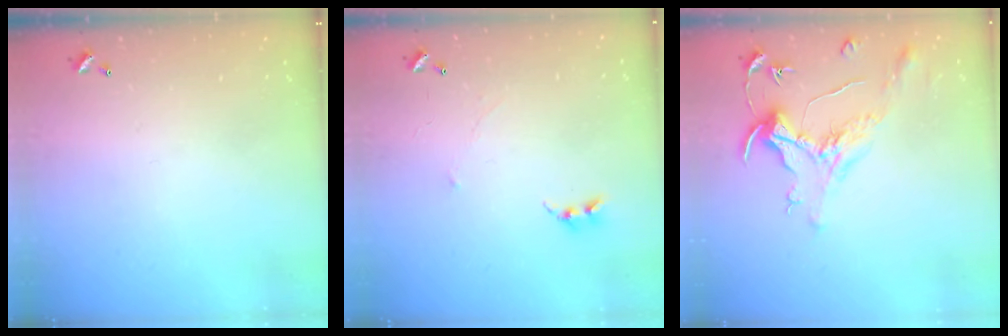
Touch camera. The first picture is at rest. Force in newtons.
{"total": 0.9, "press": 0.8, "slide": 0.5}
{"total": 1.6, "press": 1.4, "slide": 0.7}